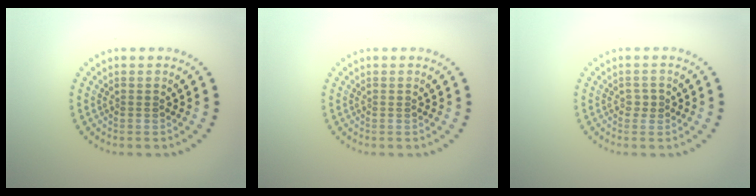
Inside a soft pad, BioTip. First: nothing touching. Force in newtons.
{"total": 0.0}
{"total": 0.9, "press": 0.9, "slide": 0.2}